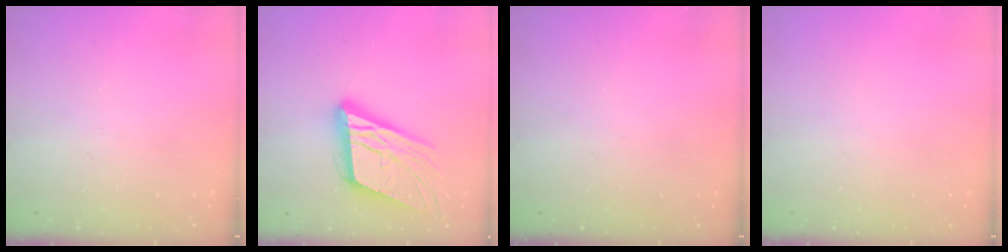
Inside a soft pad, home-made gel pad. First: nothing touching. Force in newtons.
{"total": 18.5, "press": 18.2, "slide": 3.6}
{"total": 0.0}
{"total": 0.0}